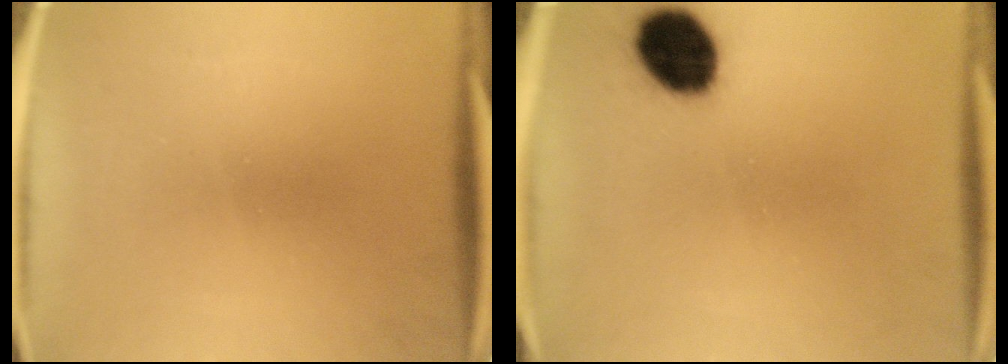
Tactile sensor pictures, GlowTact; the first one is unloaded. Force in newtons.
{"total": 11.9}